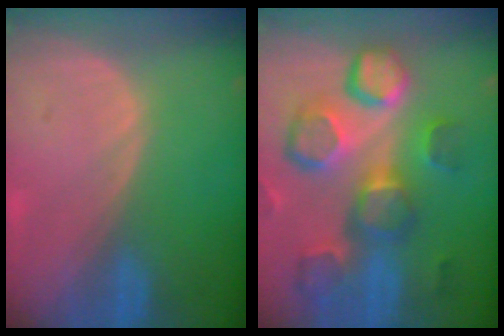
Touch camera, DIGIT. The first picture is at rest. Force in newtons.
{"total": 12.9, "press": 11.2, "slide": 6.4}